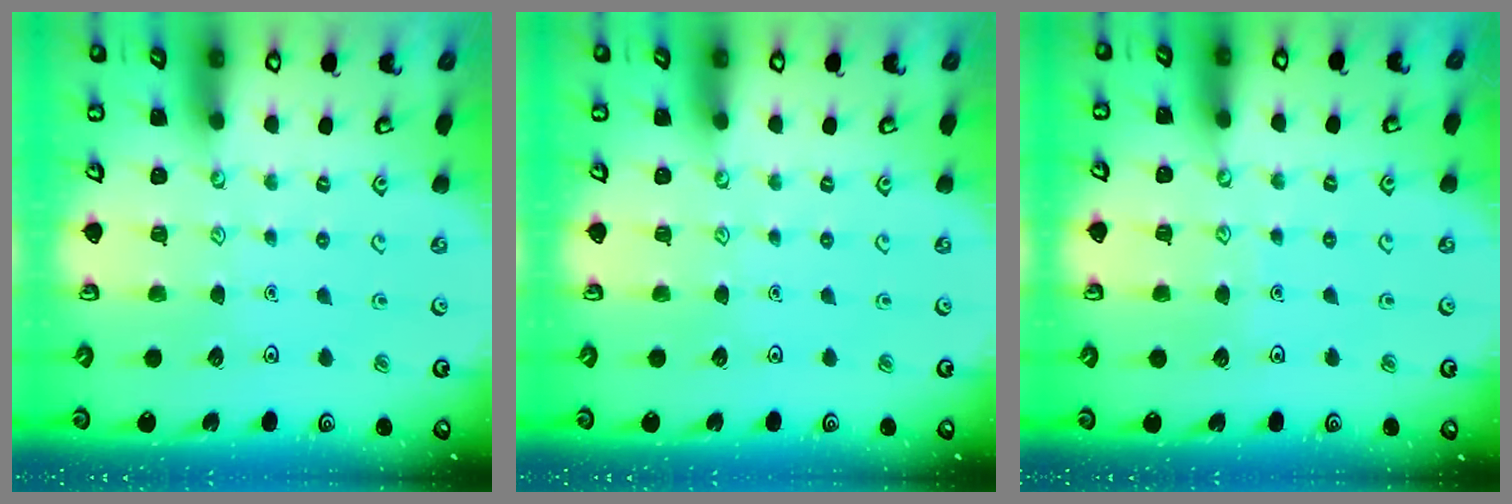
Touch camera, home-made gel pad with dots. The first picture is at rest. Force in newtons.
{"total": 0.0}
{"total": 3.3, "press": 3.3, "slide": 0.2}